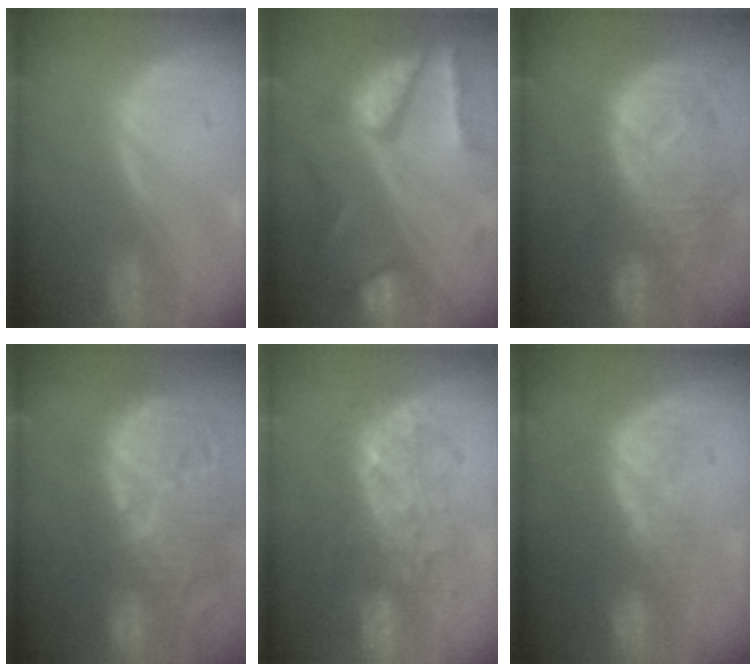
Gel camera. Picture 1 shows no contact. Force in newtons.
{"total": 10.4, "press": 8.8, "slide": 5.5}
{"total": 11.9, "press": 10.2, "slide": 6.2}
{"total": 15.2, "press": 13.3, "slide": 7.4}
{"total": 8.1, "press": 7.8, "slide": 1.9}
{"total": 8.1, "press": 7.1, "slide": 3.9}